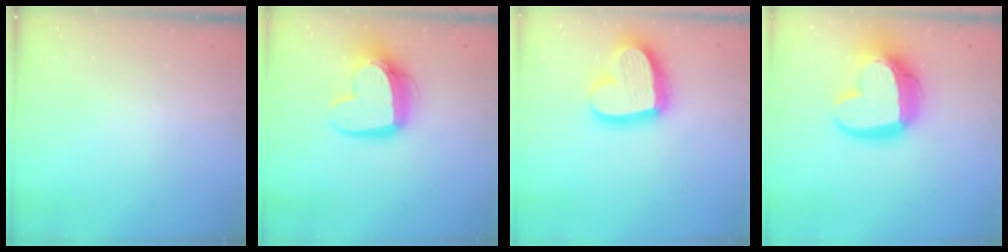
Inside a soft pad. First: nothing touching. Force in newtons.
{"total": 14.7, "press": 14.6, "slide": 1.4}
{"total": 20.8, "press": 20.7, "slide": 1.9}
{"total": 21.9, "press": 21.8, "slide": 2.2}